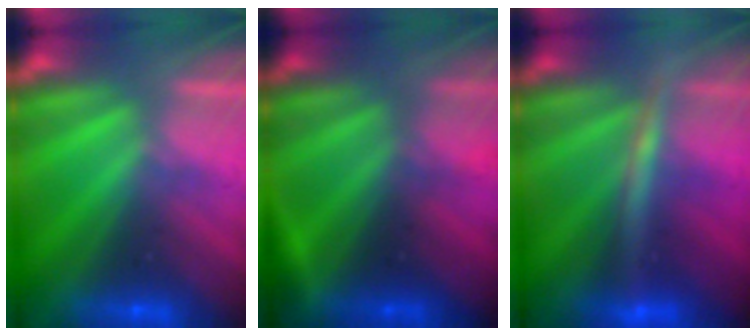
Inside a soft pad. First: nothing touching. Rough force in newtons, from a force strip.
{"total": 6.8}
{"total": 2.6}